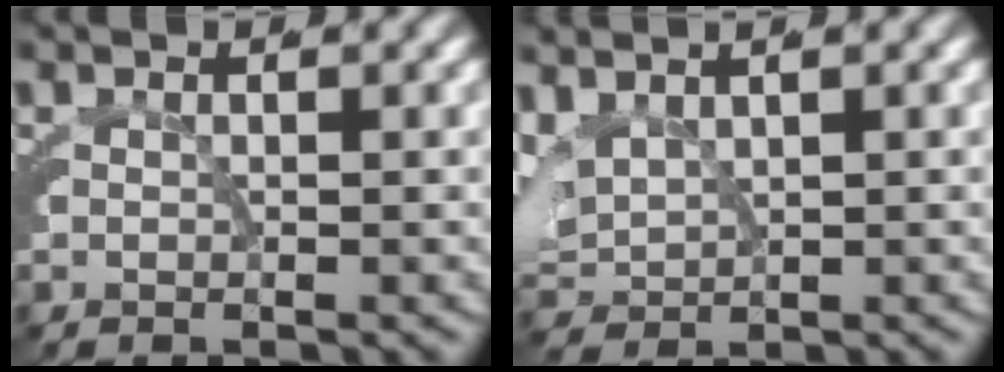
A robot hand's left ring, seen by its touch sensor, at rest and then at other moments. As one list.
[{"total": 4.9, "force": [1.4, 3.8, 2.7], "torque": [-0.086, -0.012, 0.032]}]